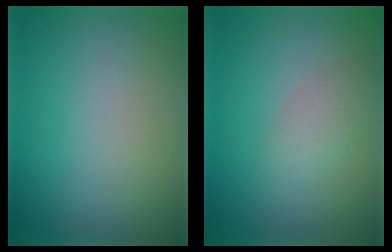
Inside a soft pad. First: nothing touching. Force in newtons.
{"total": 2.0, "press": 2.0, "slide": 0.1}